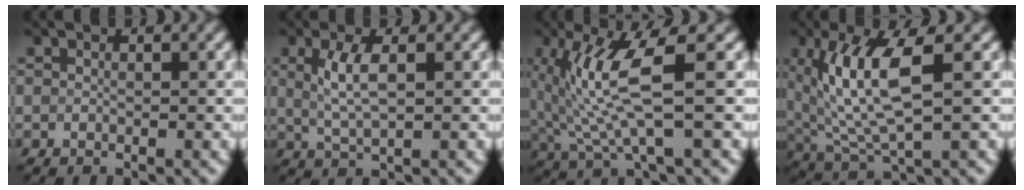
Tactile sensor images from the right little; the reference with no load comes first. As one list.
[{"total": 3.3, "force": [0.8, 1.2, 3.0], "torque": [-0.074, 0.003, 0.018]}, {"total": 6.4, "force": [1.0, 0.9, 6.2], "torque": [-0.142, -0.007, 0.027]}, {"total": 7.6, "force": [1.8, 2.2, 7.1], "torque": [-0.150, -0.004, 0.037]}]